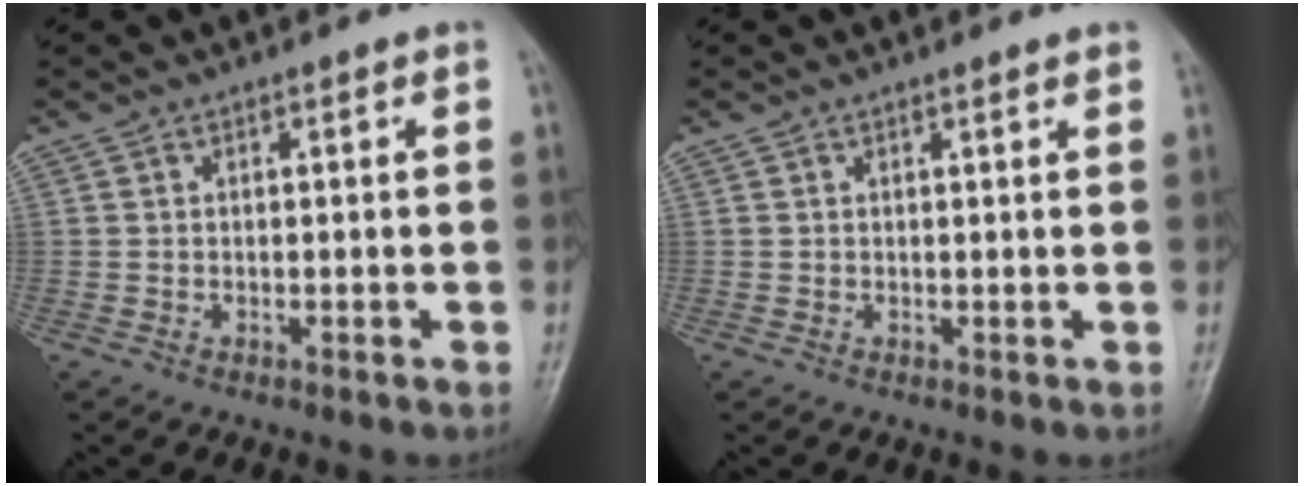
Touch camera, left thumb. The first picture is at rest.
{"total": 1.3, "force": [1.0, -0.1, 0.8], "torque": [-0.007, 0.000, 0.014]}